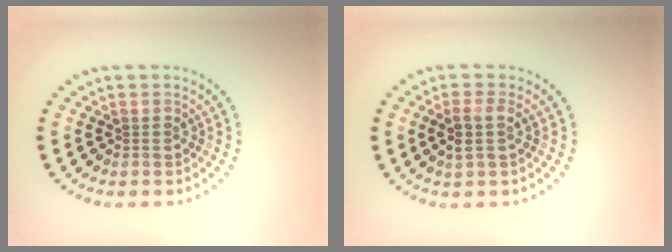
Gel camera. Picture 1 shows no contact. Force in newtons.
{"total": 1.8, "press": 1.7, "slide": 0.8}